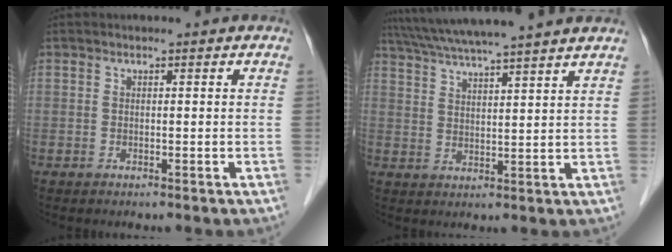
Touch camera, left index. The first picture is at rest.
{"total": 15.3, "force": [13.4, -0.9, 7.3], "torque": [-0.131, 0.025, 0.192]}